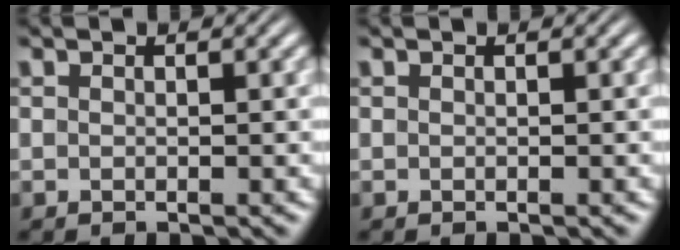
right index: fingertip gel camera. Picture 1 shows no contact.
{"total": 0.0}